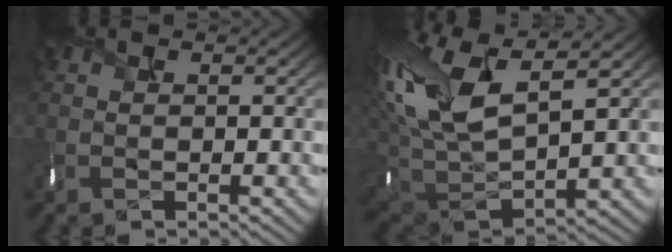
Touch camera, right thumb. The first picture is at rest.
{"total": 15.6, "force": [4.8, 7.4, 12.8], "torque": [-0.308, 0.004, 0.094]}